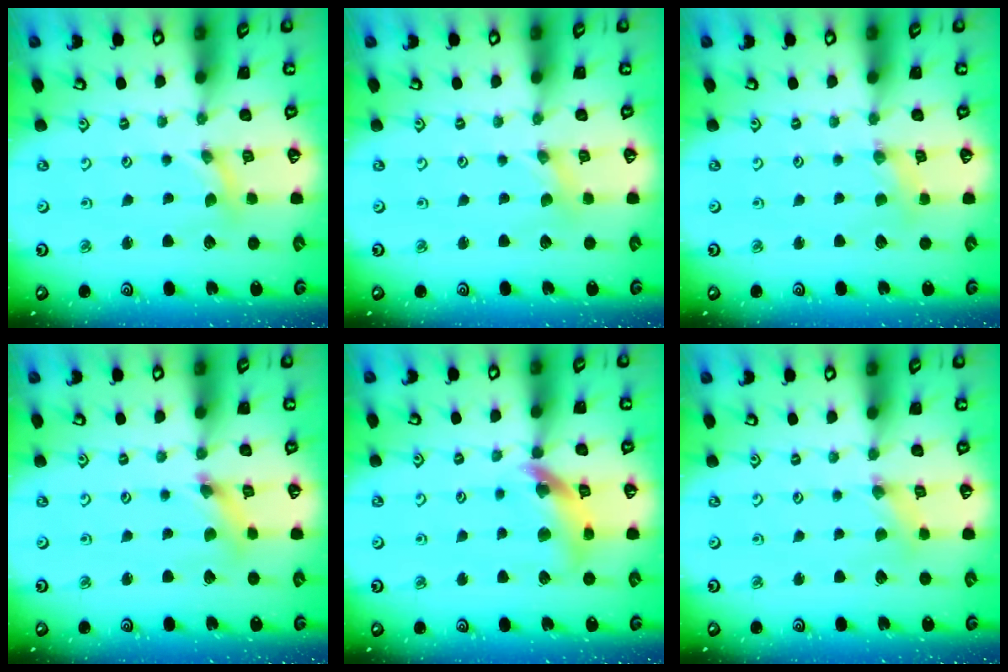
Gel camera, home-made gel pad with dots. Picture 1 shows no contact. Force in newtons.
{"total": 0.0}
{"total": 2.8, "press": 2.7, "slide": 0.4}
{"total": 4.2, "press": 4.2, "slide": 0.3}
{"total": 13.2, "press": 13.1, "slide": 1.8}
{"total": 1.1, "press": 1.0, "slide": 0.3}